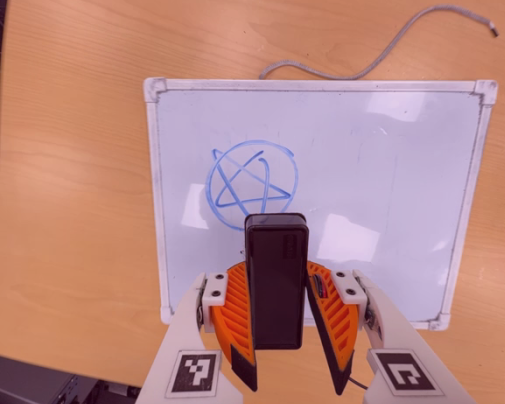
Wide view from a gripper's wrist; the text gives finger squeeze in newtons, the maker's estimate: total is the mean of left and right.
{"total": 5.3, "left": 4.6, "right": 6.0}